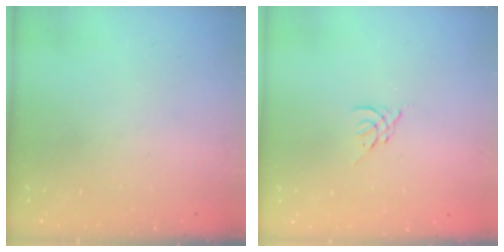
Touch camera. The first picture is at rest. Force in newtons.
{"total": 1.8, "press": 1.7, "slide": 0.5}